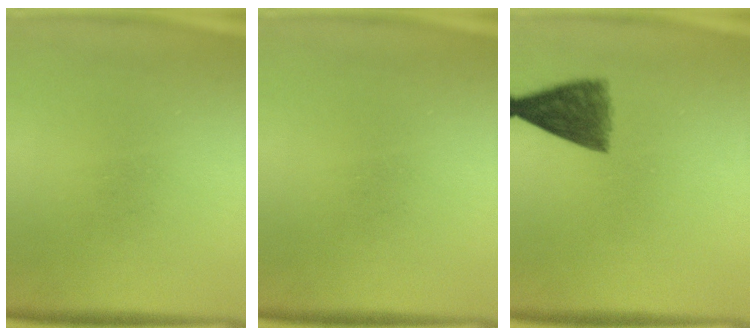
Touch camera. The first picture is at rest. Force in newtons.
{"total": 0.0}
{"total": 6.0}